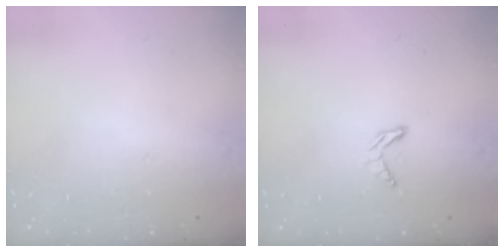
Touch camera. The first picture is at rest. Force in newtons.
{"total": 4.1, "press": 4.1, "slide": 0.2}